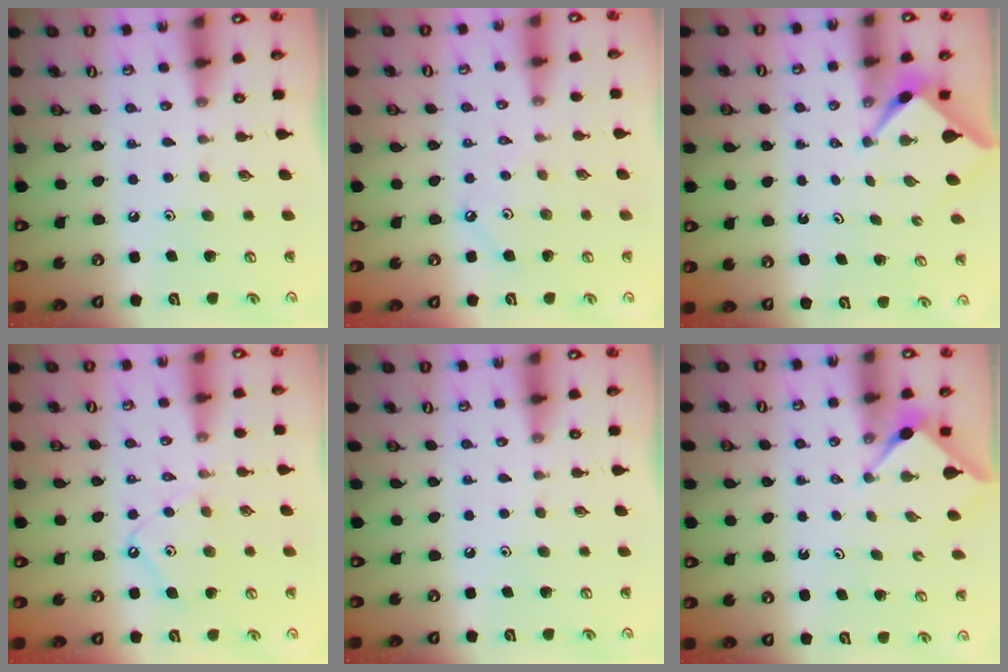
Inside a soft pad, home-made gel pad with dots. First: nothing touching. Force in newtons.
{"total": 3.1, "press": 3.1, "slide": 0.1}
{"total": 2.4, "press": 2.4, "slide": 0.3}
{"total": 8.5, "press": 8.4, "slide": 0.9}
{"total": 0.0}
{"total": 2.9, "press": 2.8, "slide": 0.3}